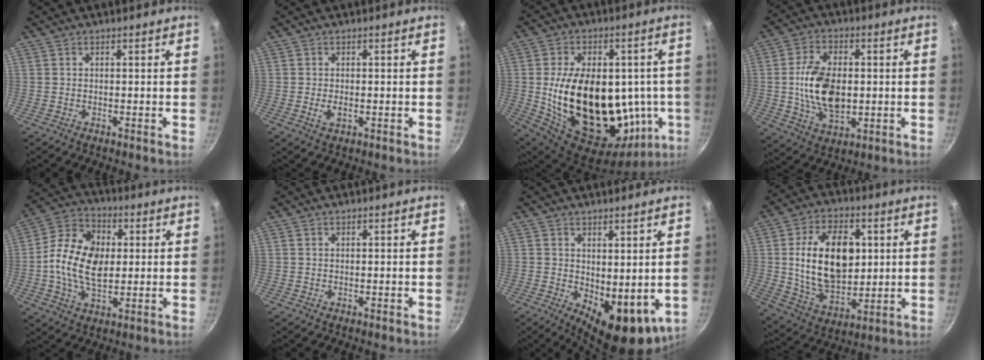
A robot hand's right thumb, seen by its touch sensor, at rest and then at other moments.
{"total": 2.5, "force": [-0.6, 1.4, 2.0], "torque": [-0.035, -0.001, -0.010]}
{"total": 30.1, "force": [-1.5, 17.9, 24.1], "torque": [-0.369, 0.003, -0.005]}
{"total": 13.7, "force": [0.0, 8.3, 10.8], "torque": [-0.181, 0.000, 0.002]}
{"total": 14.6, "force": [0.7, 9.6, 11.0], "torque": [-0.182, 0.009, -0.004]}
{"total": 0.0}
{"total": 10.5, "force": [0.4, 5.4, 9.0], "torque": [-0.101, -0.020, 0.023]}
{"total": 19.4, "force": [2.8, 12.3, 14.8], "torque": [-0.231, -0.008, 0.056]}